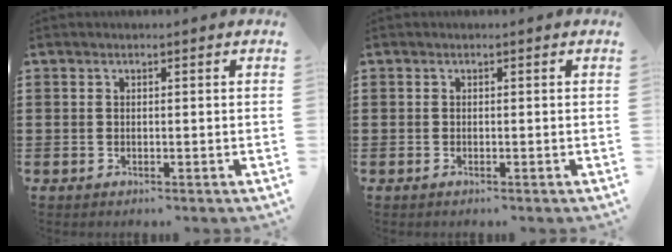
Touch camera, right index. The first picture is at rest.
{"total": 0.0}